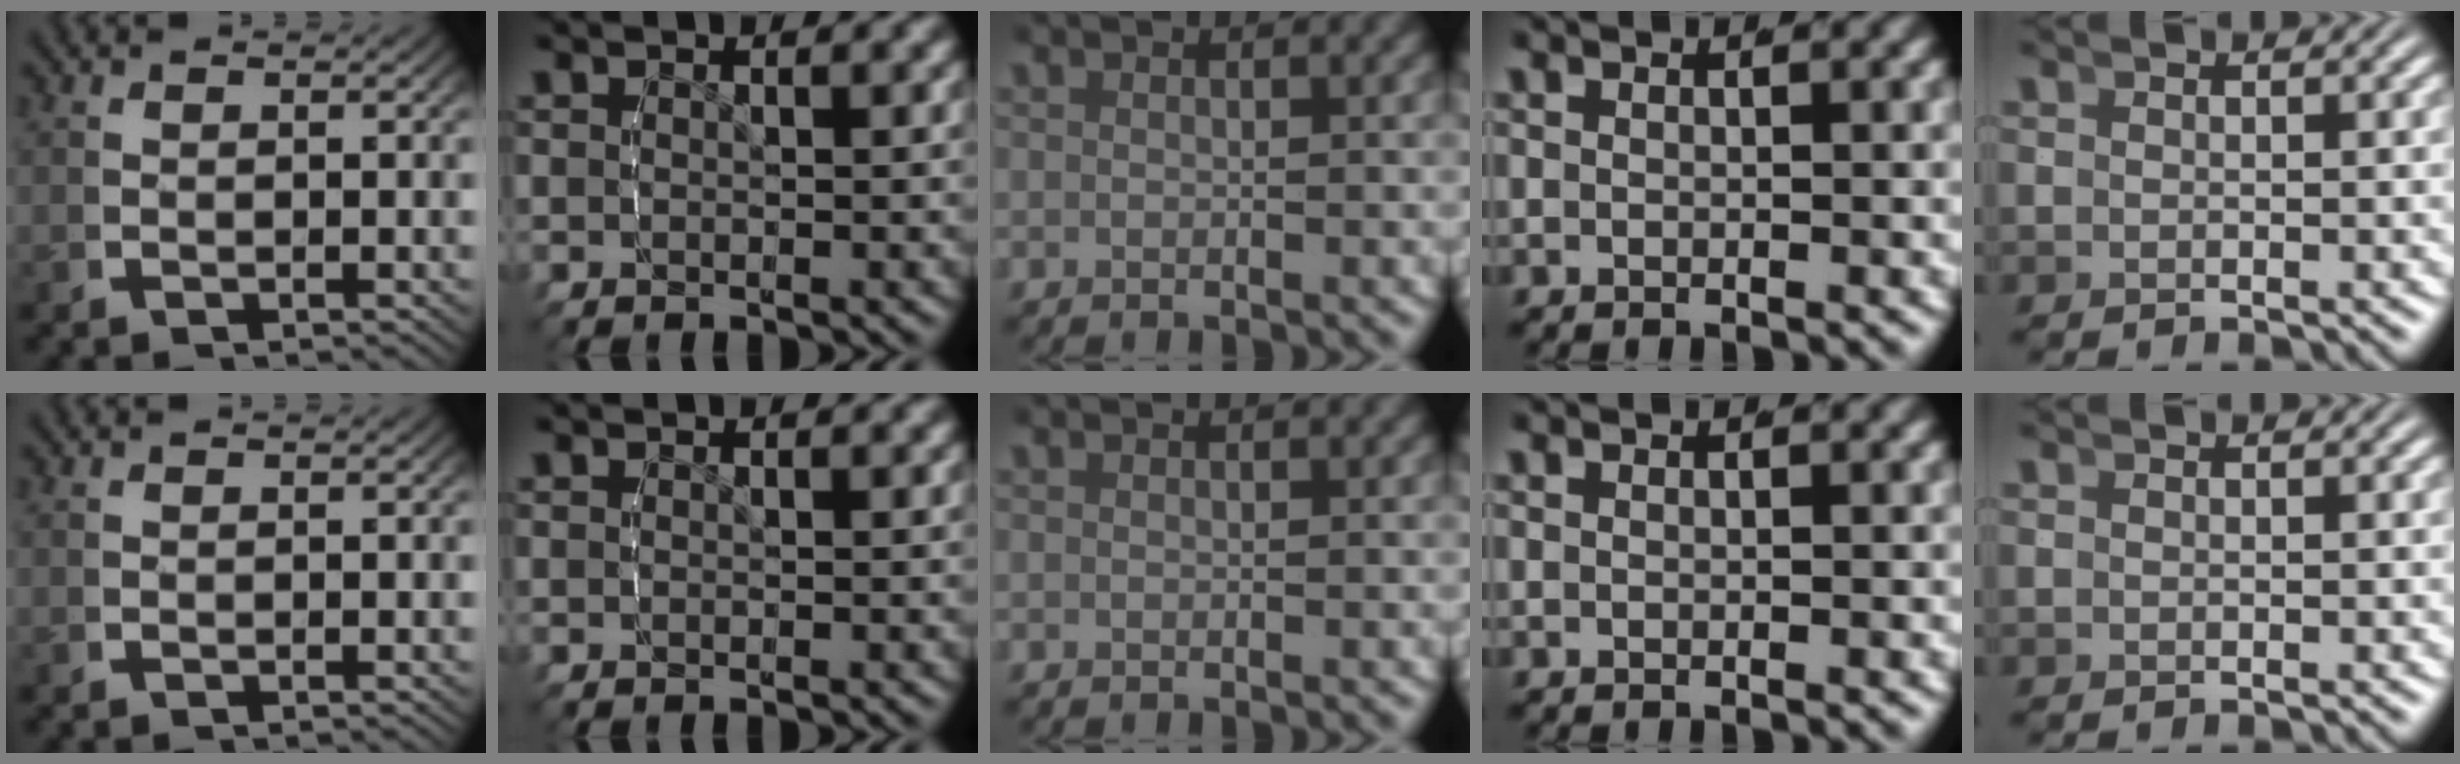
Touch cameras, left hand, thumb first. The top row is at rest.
{}